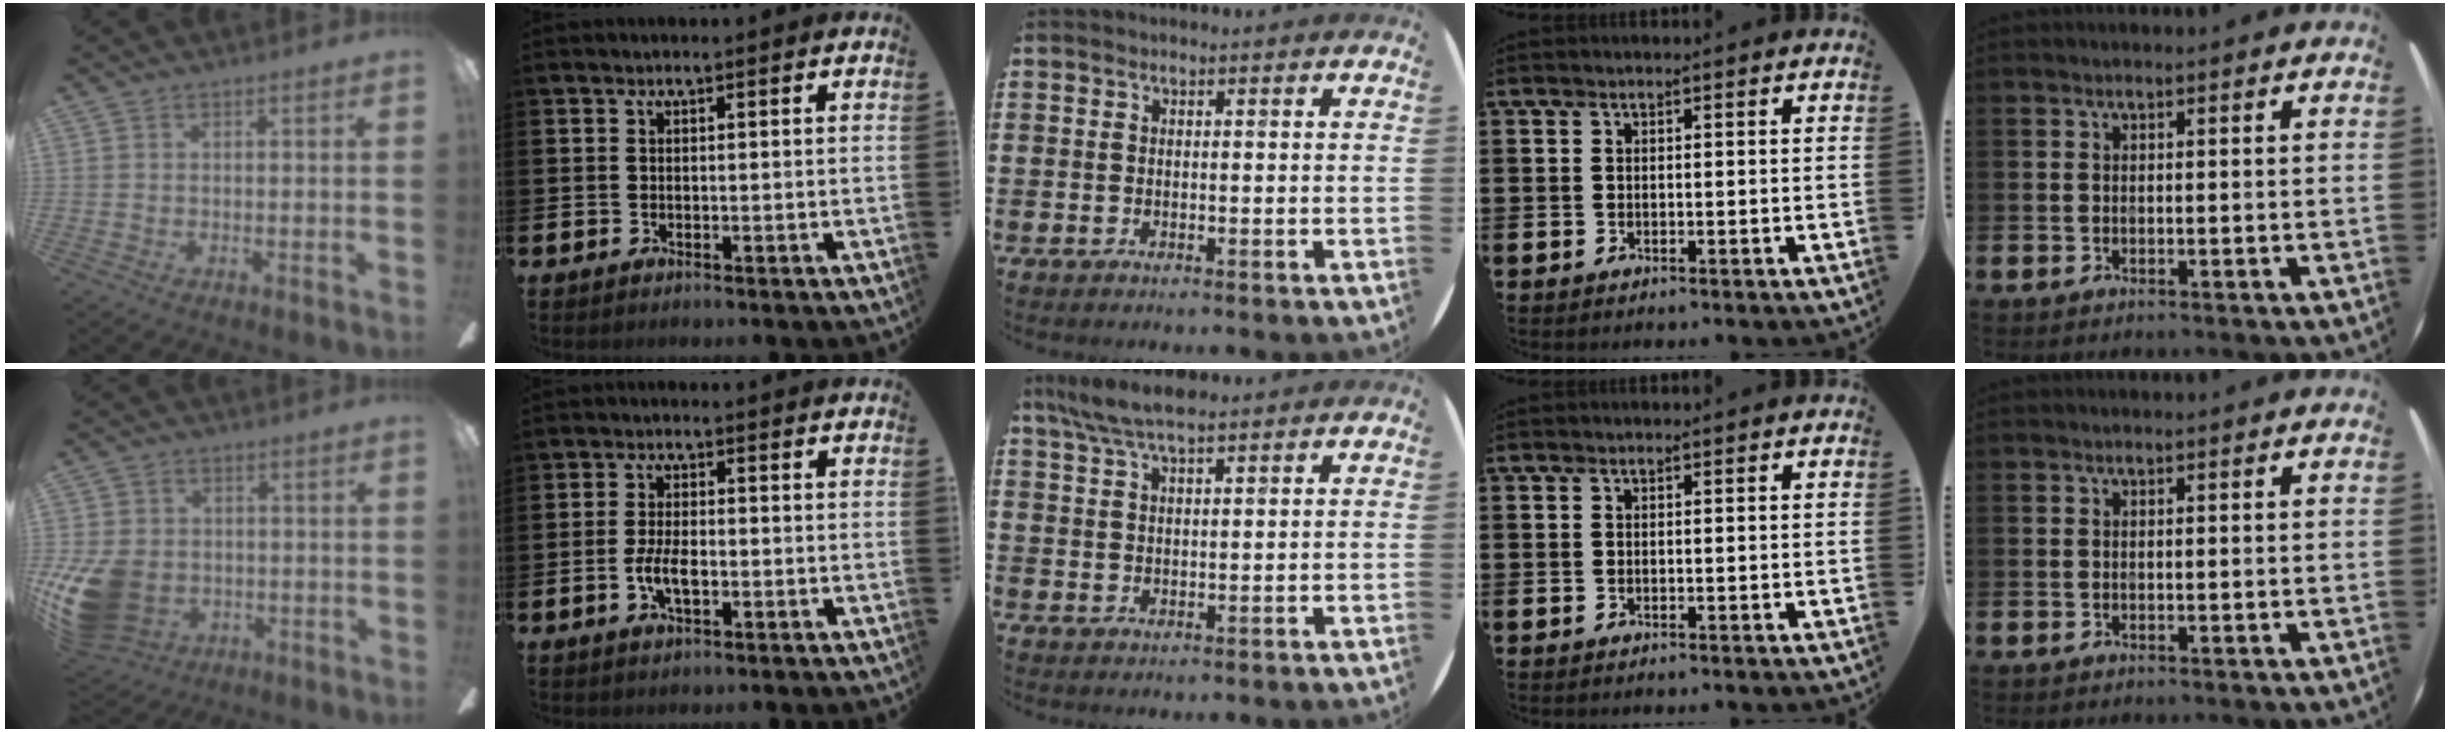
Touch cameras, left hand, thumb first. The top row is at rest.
{"thumb": {"total": 14.2, "force": [-3.3, 11.0, 8.3], "torque": [-0.172, 0.020, -0.056]}, "index": {"total": 3.9, "force": [-0.9, 1.7, 3.4], "torque": [-0.061, -0.001, -0.018]}, "middle": {"total": 5.6, "force": [4.6, 1.2, 2.9], "torque": [-0.066, -0.003, 0.084]}}